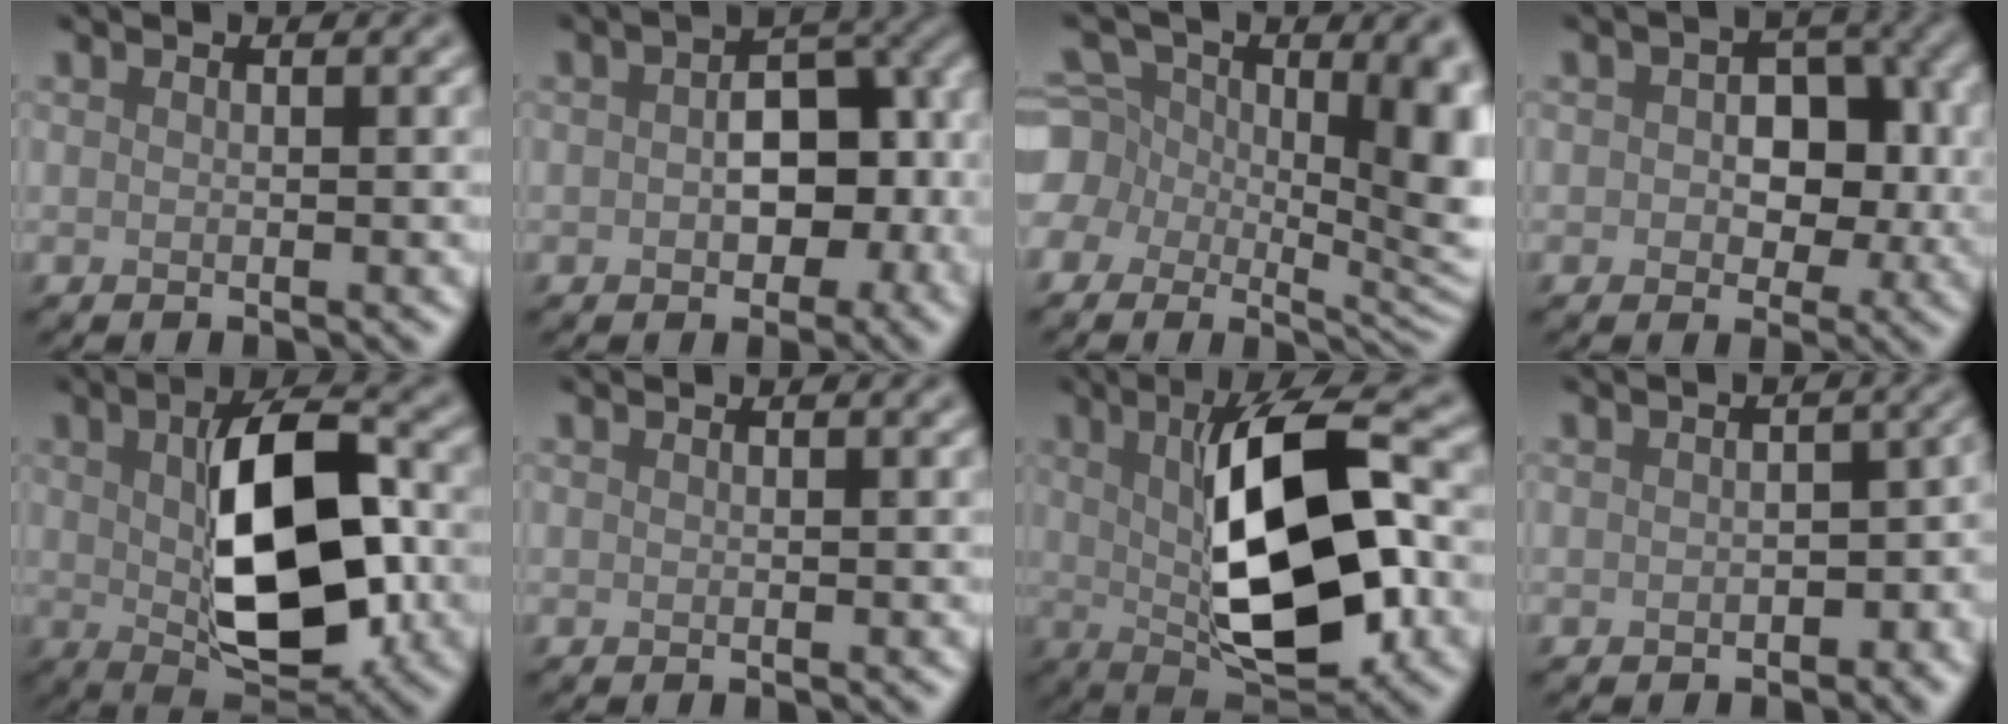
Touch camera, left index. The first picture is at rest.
{"total": 8.8, "force": [-0.2, 5.3, 7.0], "torque": [-0.081, 0.003, -0.003]}
{"total": 14.5, "force": [0.4, 10.1, 10.4], "torque": [-0.153, -0.021, 0.008]}
{"total": 6.2, "force": [0.4, 4.1, 4.6], "torque": [-0.053, 0.001, 0.000]}
{"total": 10.8, "force": [0.3, 5.5, 9.4], "torque": [-0.159, 0.000, 0.013]}
{"total": 0.0}
{"total": 12.3, "force": [0.7, 4.6, 11.4], "torque": [-0.181, 0.009, 0.010]}
{"total": 4.8, "force": [-1.3, 2.9, 3.6], "torque": [-0.026, -0.003, -0.020]}